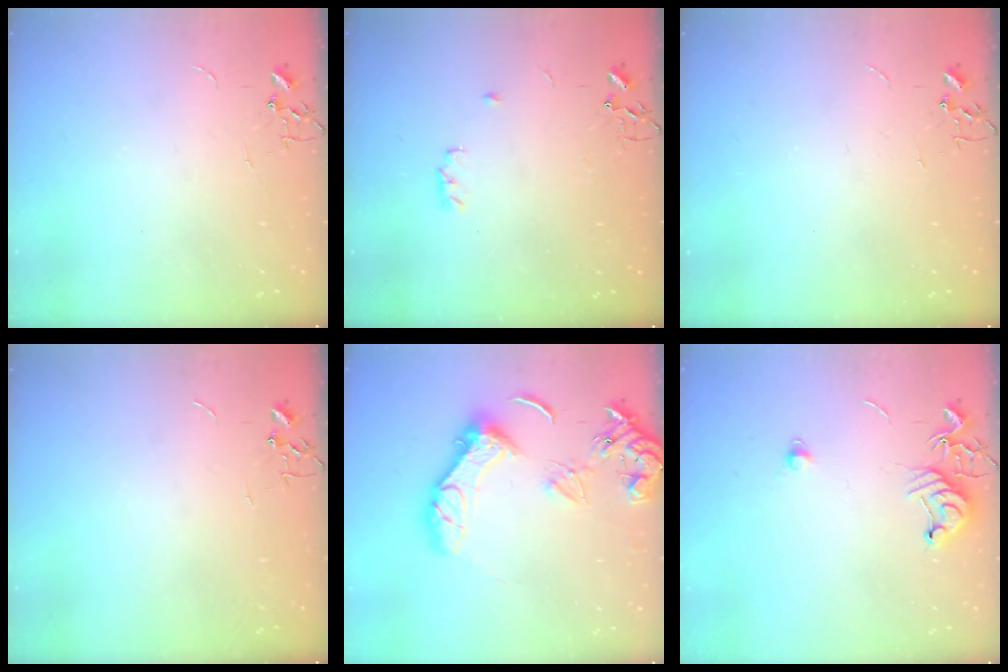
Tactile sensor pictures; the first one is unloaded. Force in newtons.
{"total": 4.2, "press": 4.1, "slide": 0.9}
{"total": 0.0}
{"total": 0.0}
{"total": 14.9, "press": 14.8, "slide": 1.9}
{"total": 8.3, "press": 8.3, "slide": 1.0}